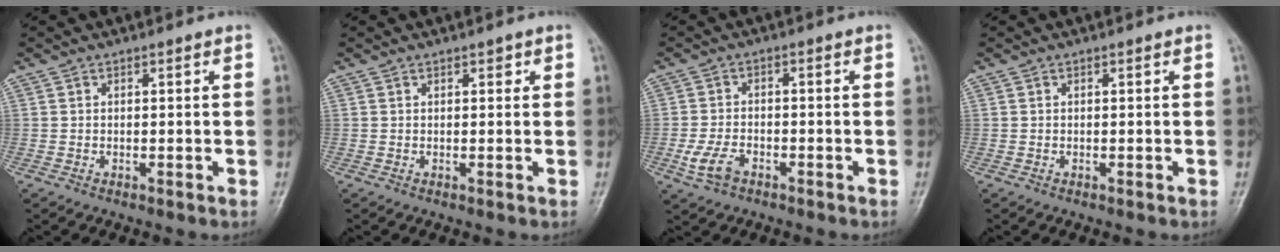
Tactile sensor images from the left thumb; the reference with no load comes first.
{"total": 1.1, "force": [0.6, 0.6, 0.7], "torque": [0.001, 0.000, 0.005]}
{"total": 4.9, "force": [-2.5, 2.9, 3.1], "torque": [-0.067, 0.010, -0.047]}
{"total": 0.0}